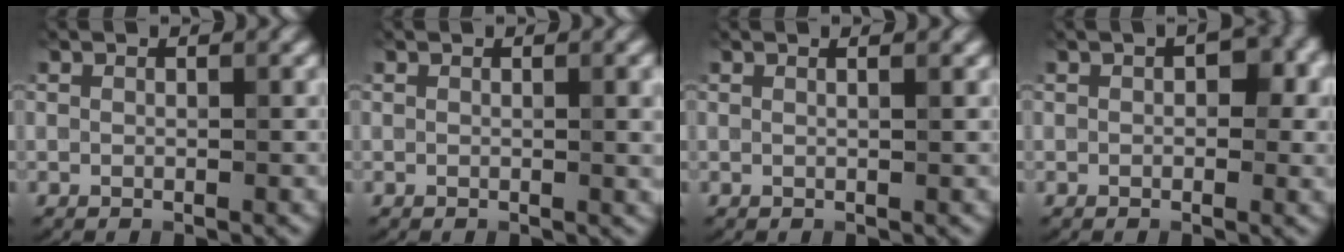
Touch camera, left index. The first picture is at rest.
{"total": 2.2, "force": [0.7, 0.7, 2.0], "torque": [-0.022, 0.003, 0.010]}
{"total": 1.8, "force": [1.0, 0.9, 1.3], "torque": [-0.001, 0.001, -0.011]}
{"total": 3.3, "force": [0.6, 1.8, 2.7], "torque": [-0.035, 0.005, 0.006]}